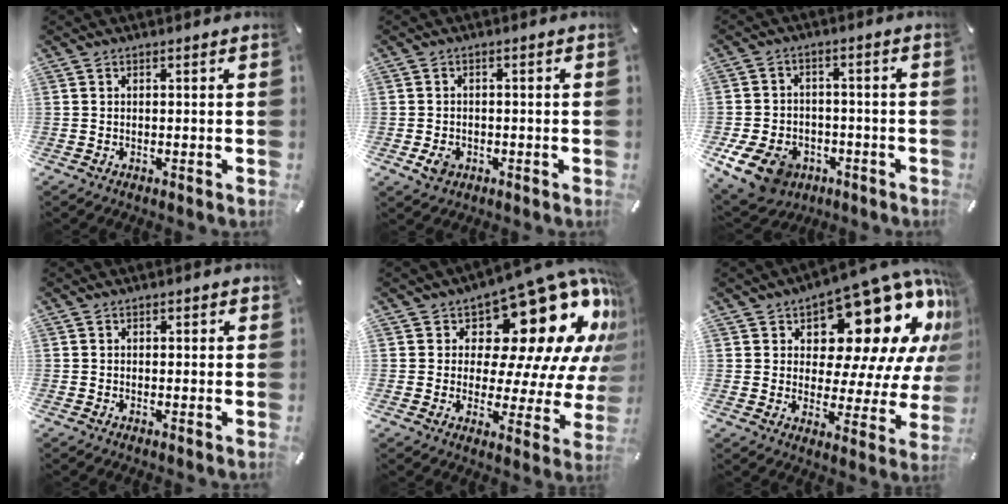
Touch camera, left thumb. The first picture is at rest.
{"total": 3.4, "force": [-1.4, 2.7, 1.7], "torque": [-0.040, 0.003, -0.028]}
{"total": 11.0, "force": [-5.8, 7.7, 5.3], "torque": [-0.110, 0.036, -0.104]}
{"total": 0.7, "force": [0.0, 0.6, 0.3], "torque": [0.003, 0.001, -0.002]}
{"total": 22.6, "force": [11.1, 11.5, 15.9], "torque": [-0.205, -0.091, 0.186]}
{"total": 21.0, "force": [11.6, 10.9, 13.7], "torque": [-0.182, -0.092, 0.191]}